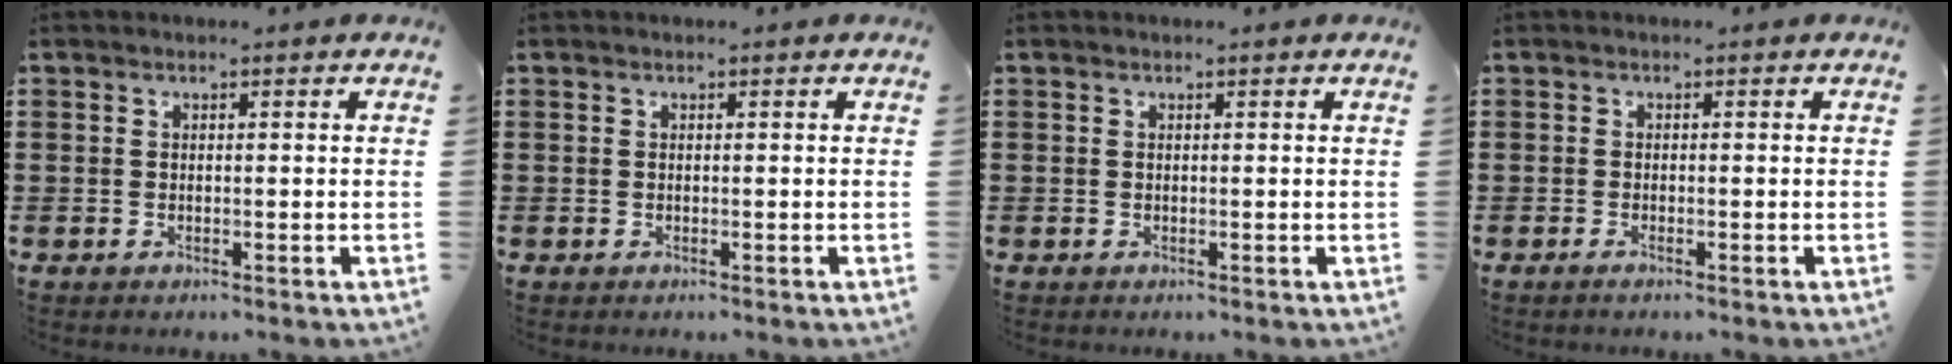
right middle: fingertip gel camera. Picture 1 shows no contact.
{"total": 0.0}
{"total": 0.0}
{"total": 0.6, "force": [-0.4, 0.0, 0.5], "torque": [-0.008, -0.003, -0.006]}